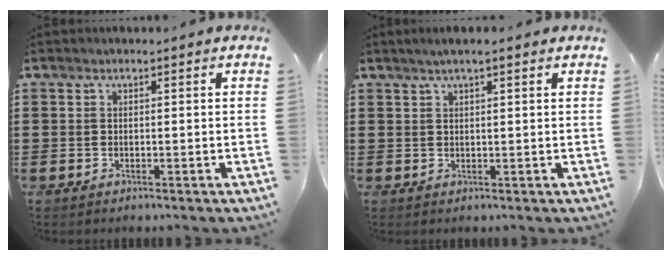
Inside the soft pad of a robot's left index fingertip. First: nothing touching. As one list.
[{"total": 2.3, "force": [1.5, 0.2, 1.7], "torque": [-0.034, 0.003, 0.027]}]